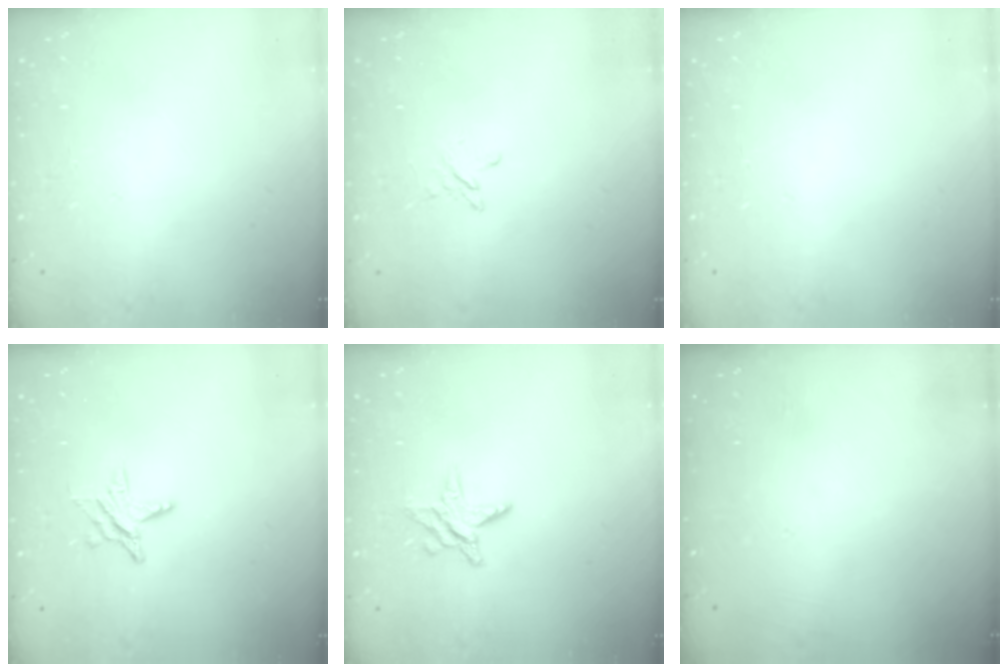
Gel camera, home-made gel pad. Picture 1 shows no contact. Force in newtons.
{"total": 2.4, "press": 2.4, "slide": 0.2}
{"total": 0.0}
{"total": 6.6, "press": 6.6, "slide": 0.4}
{"total": 6.5, "press": 6.5, "slide": 0.1}
{"total": 0.0}